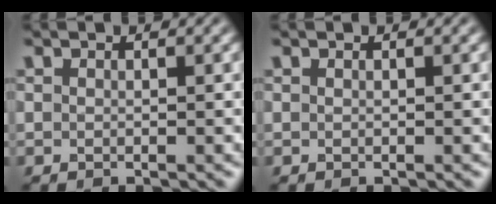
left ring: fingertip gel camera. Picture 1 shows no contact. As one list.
[{"total": 0.0}]